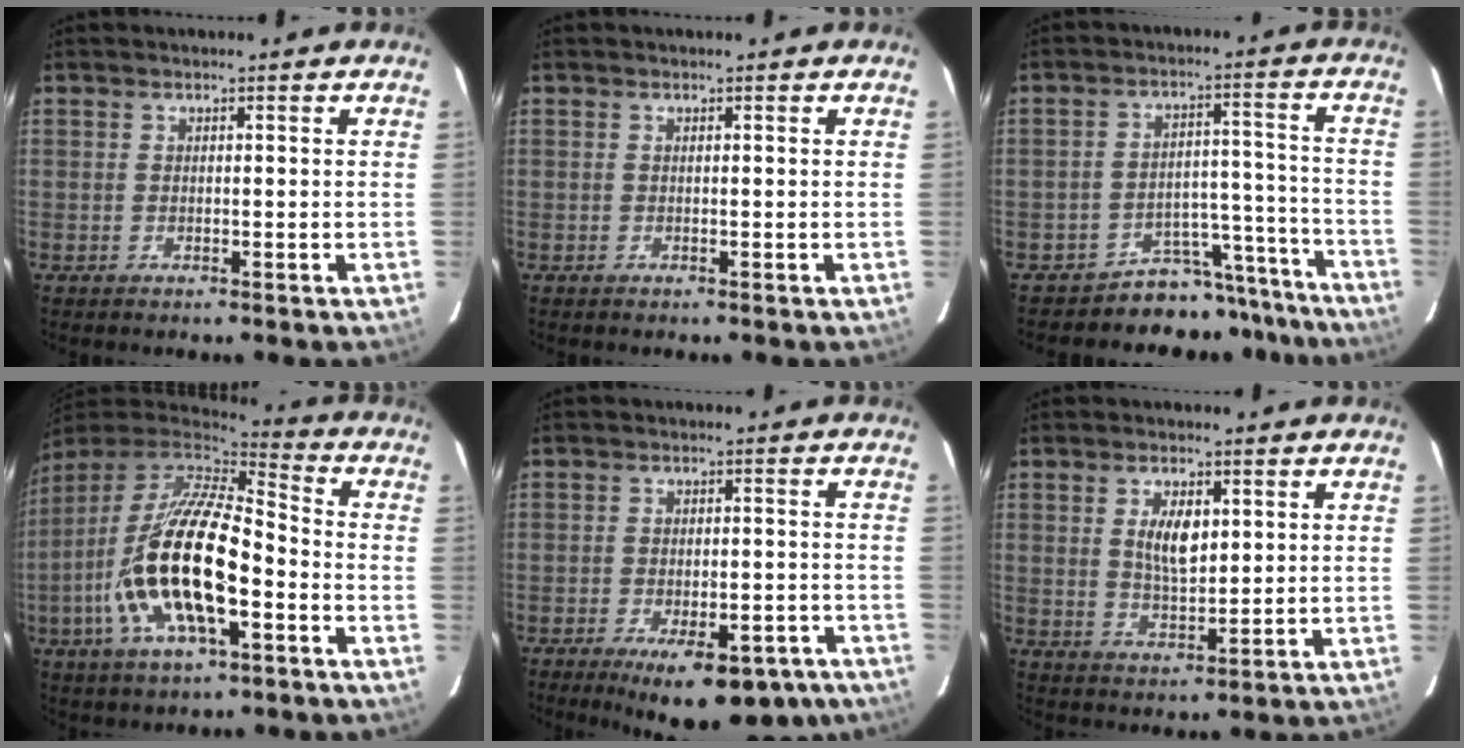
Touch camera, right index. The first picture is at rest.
{"total": 0.0}
{"total": 11.2, "force": [-10.3, 4.4, 0.5], "torque": [0.005, 0.061, -0.141]}
{"total": 21.3, "force": [-6.7, 7.2, 19.0], "torque": [-0.373, -0.029, -0.128]}
{"total": 16.6, "force": [-11.6, 6.4, 10.1], "torque": [-0.162, -0.018, -0.149]}
{"total": 6.2, "force": [1.7, 3.0, 5.1], "torque": [-0.090, 0.000, 0.035]}